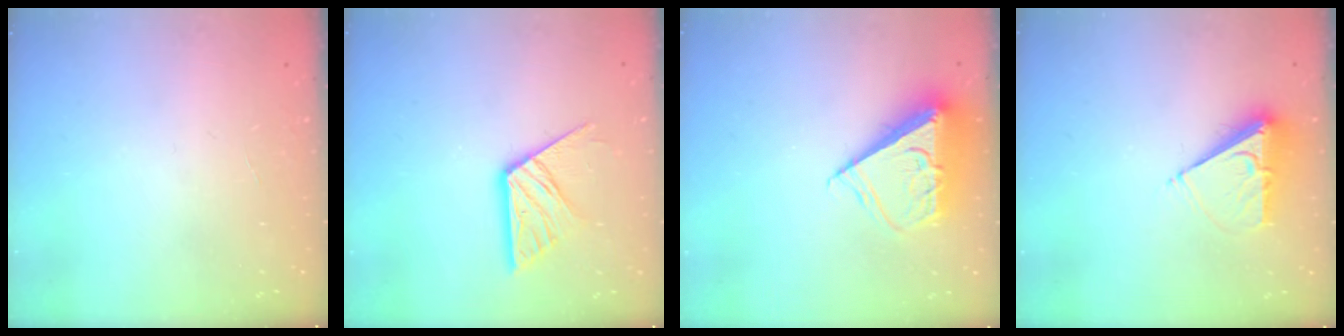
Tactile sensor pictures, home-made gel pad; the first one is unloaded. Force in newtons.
{"total": 12.0, "press": 12.0, "slide": 1.1}
{"total": 10.0, "press": 10.0, "slide": 0.8}
{"total": 7.9, "press": 7.9, "slide": 0.3}